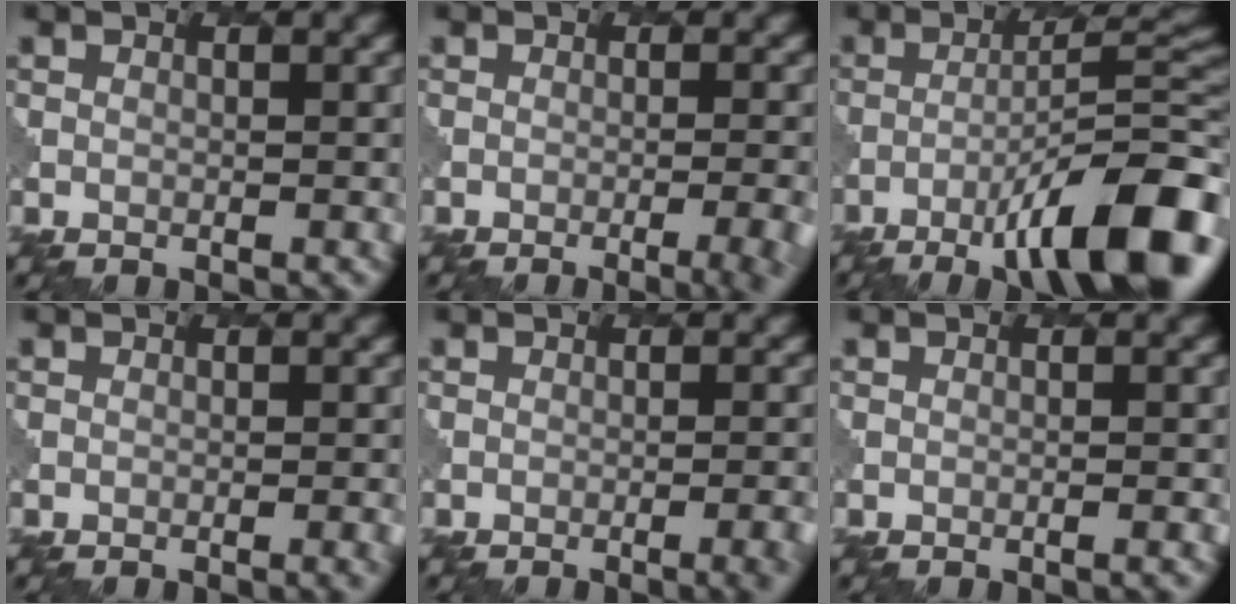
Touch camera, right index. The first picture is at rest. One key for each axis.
{"total": 6.3, "fx": -3.1, "fy": 2.5, "fz": 4.9, "tx": -0.031, "ty": 0.005, "tz": -0.030}
{"total": 11.4, "fx": -6.6, "fy": 2.1, "fz": 9.1, "tx": -0.145, "ty": 0.010, "tz": -0.110}
{"total": 1.9, "fx": -0.6, "fy": 0.8, "fz": 1.6, "tx": -0.004, "ty": 0.007, "tz": -0.008}
{"total": 4.0, "fx": -1.8, "fy": 1.6, "fz": 3.2, "tx": -0.009, "ty": 0.013, "tz": -0.022}
{"total": 0.7, "fx": -0.3, "fy": 0.3, "fz": 0.6, "tx": 0.002, "ty": 0.007, "tz": -0.009}